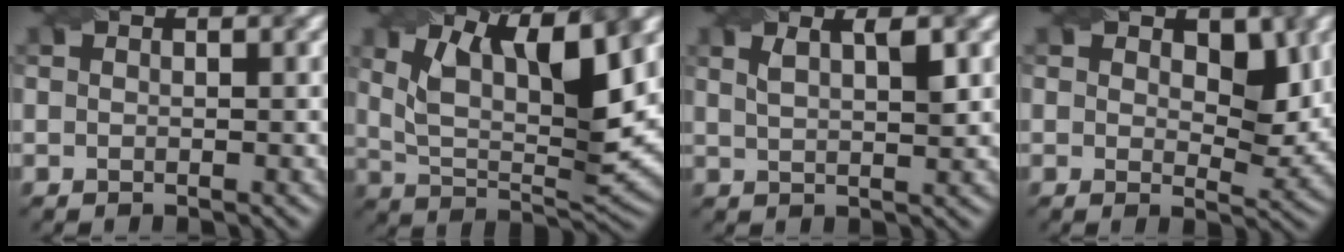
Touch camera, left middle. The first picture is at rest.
{"total": 10.3, "force": [4.6, 3.3, 8.6], "torque": [-0.150, -0.007, 0.078]}
{"total": 2.7, "force": [1.3, 0.7, 2.2], "torque": [-0.032, 0.001, 0.022]}
{"total": 3.9, "force": [1.3, 2.3, 2.9], "torque": [-0.042, -0.013, 0.020]}